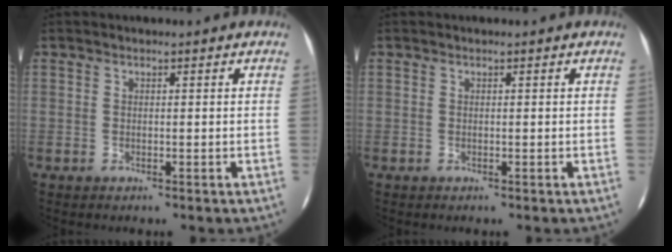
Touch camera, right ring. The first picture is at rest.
{"total": 0.0}